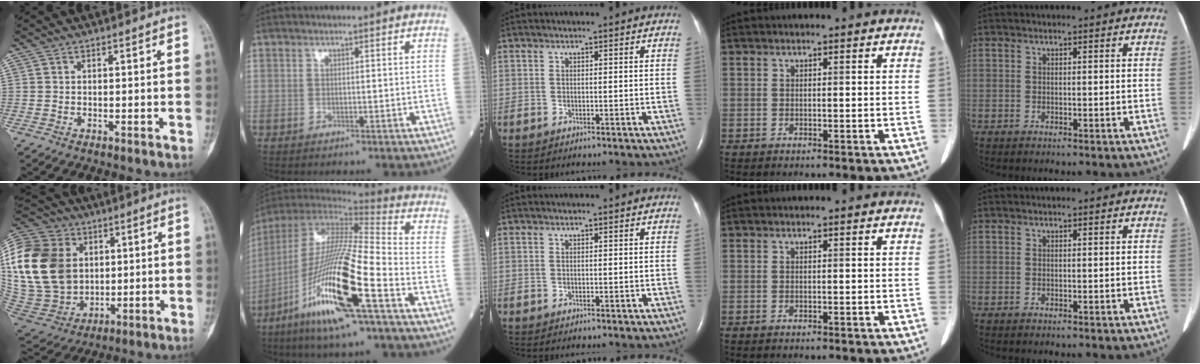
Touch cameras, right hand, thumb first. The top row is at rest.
{"thumb": {"total": 28.4, "force": [4.9, 21.8, 17.5], "torque": [-0.381, 0.016, 0.107]}, "index": {"total": 22.2, "force": [-10.1, 0.9, 19.7], "torque": [-0.407, -0.060, -0.202]}}